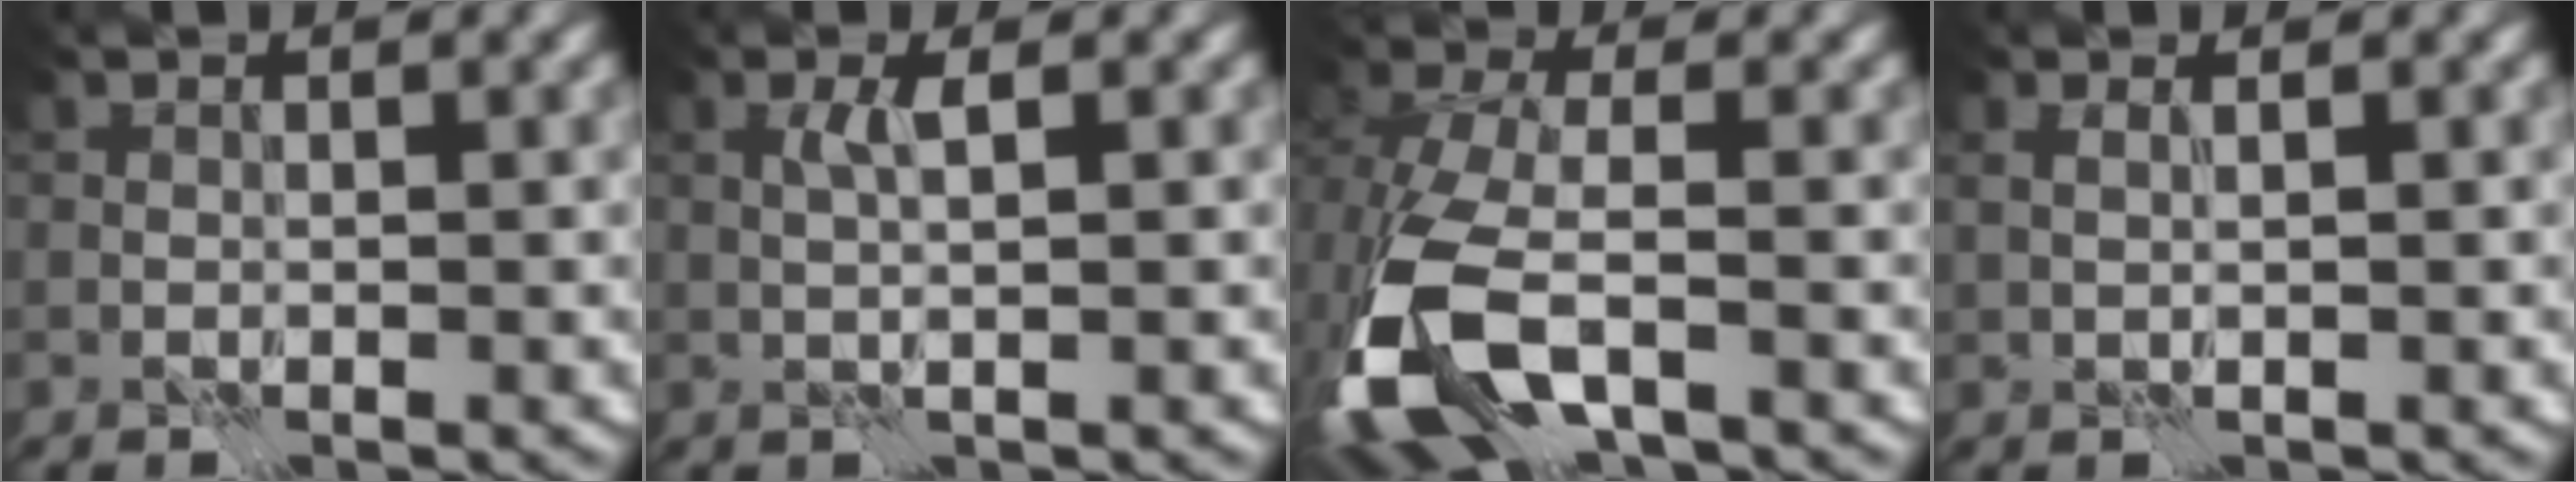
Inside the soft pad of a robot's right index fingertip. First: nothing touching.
{"total": 1.8, "force": [1.0, -0.6, 1.3], "torque": [-0.023, 0.006, 0.018]}
{"total": 9.5, "force": [-3.8, 4.8, 7.3], "torque": [-0.185, -0.021, -0.075]}
{"total": 1.4, "force": [1.2, -0.4, 0.5], "torque": [-0.002, -0.002, 0.020]}